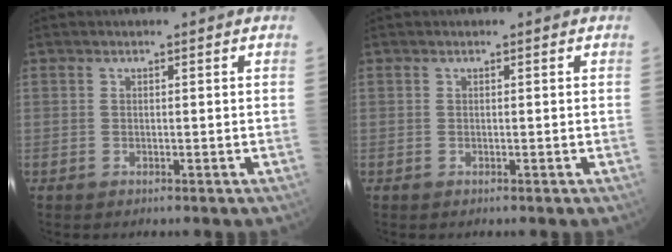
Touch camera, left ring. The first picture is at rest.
{"total": 0.0}